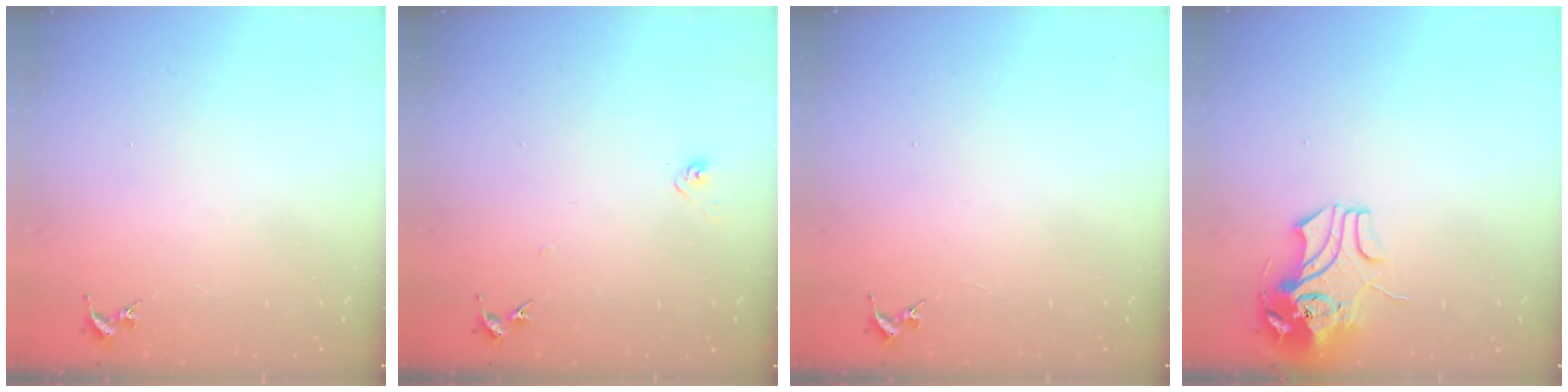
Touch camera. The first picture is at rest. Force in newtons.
{"total": 5.0, "press": 5.0, "slide": 0.7}
{"total": 0.0}
{"total": 9.6, "press": 9.5, "slide": 1.4}